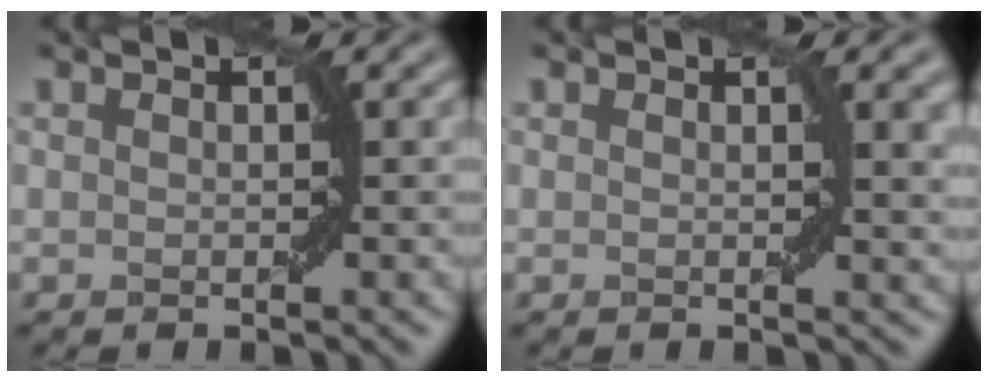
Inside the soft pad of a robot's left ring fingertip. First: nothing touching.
{"total": 1.8, "force": [0.7, 0.3, 1.7], "torque": [-0.017, 0.000, 0.012]}